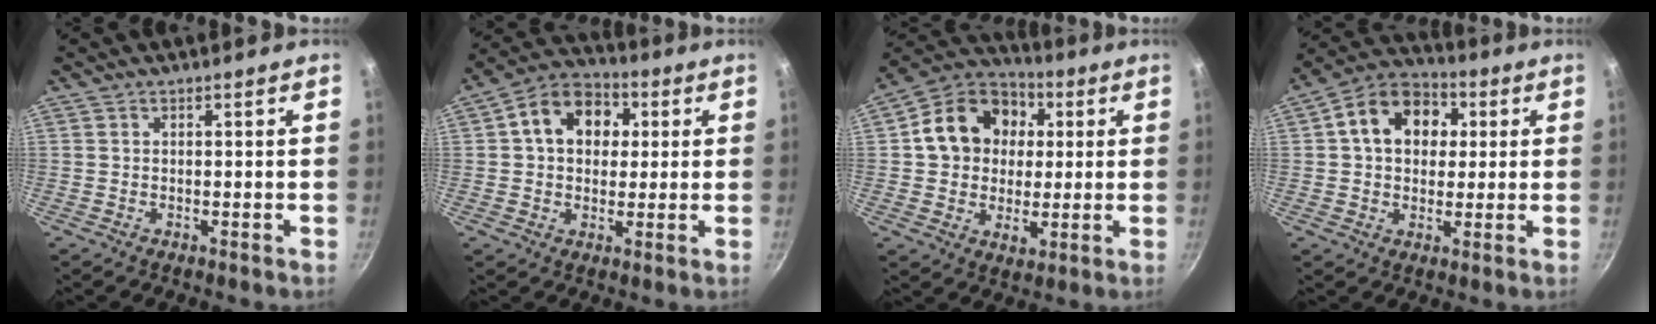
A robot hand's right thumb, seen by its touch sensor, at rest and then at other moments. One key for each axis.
{"total": 12.5, "fx": 2.7, "fy": 9.5, "fz": 7.6, "tx": -0.090, "ty": 0.021, "tz": 0.026}
{"total": 16.9, "fx": 3.2, "fy": 13.8, "fz": 9.3, "tx": -0.128, "ty": 0.014, "tz": 0.044}
{"total": 13.6, "fx": 2.9, "fy": 10.3, "fz": 8.3, "tx": -0.106, "ty": 0.022, "tz": 0.030}